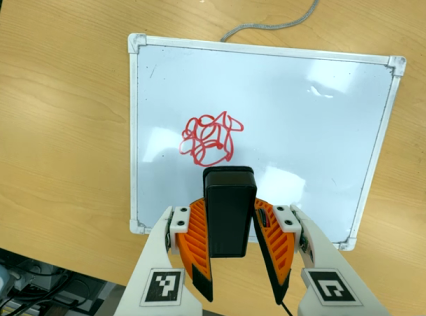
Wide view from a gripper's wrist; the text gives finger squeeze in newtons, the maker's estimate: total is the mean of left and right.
{"total": 5.8, "left": 5.1, "right": 6.5}